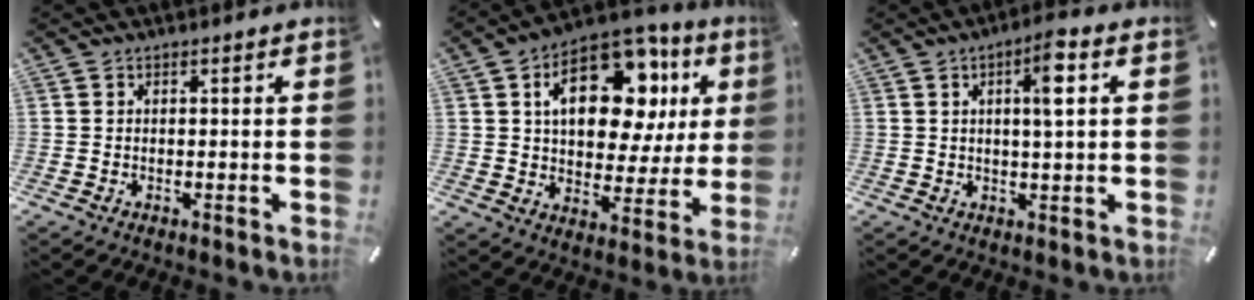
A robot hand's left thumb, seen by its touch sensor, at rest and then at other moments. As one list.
[{"total": 21.7, "force": [8.3, 12.4, 15.8], "torque": [-0.232, -0.031, 0.138]}, {"total": 6.8, "force": [1.9, 1.2, 6.4], "torque": [-0.103, -0.005, 0.024]}]